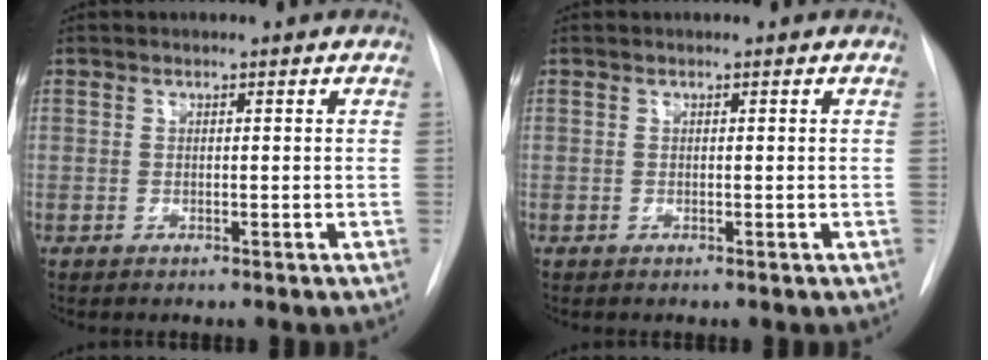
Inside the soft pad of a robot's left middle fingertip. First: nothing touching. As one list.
[{"total": 0.0}]